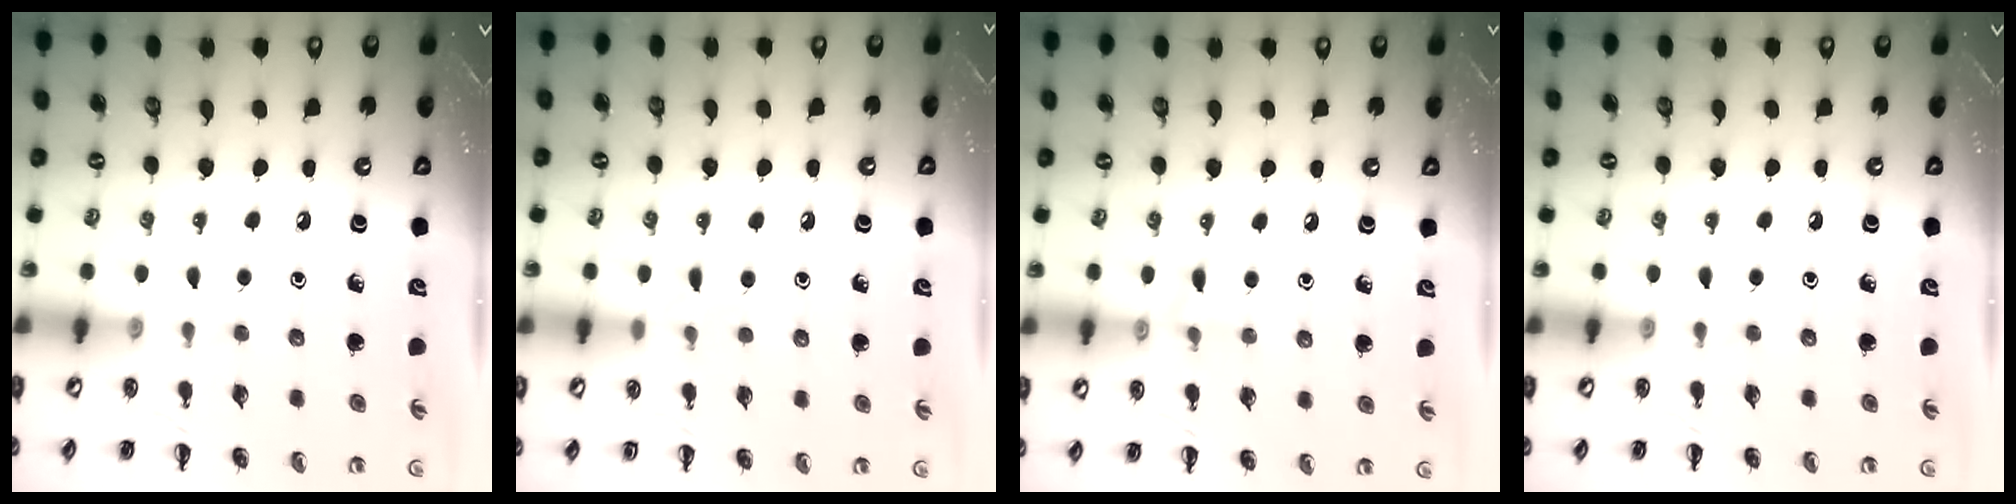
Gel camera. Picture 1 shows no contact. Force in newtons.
{"total": 3.9, "press": 3.6, "slide": 1.4}
{"total": 5.8, "press": 5.6, "slide": 1.8}
{"total": 0.0}